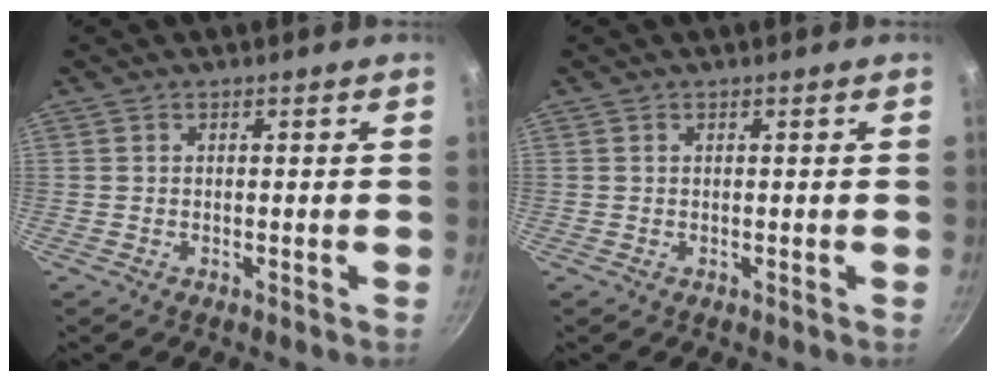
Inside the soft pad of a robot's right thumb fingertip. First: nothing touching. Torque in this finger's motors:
{"motor_torque": [0.08, 0.03, 0.08, 0.03, 0.01]}